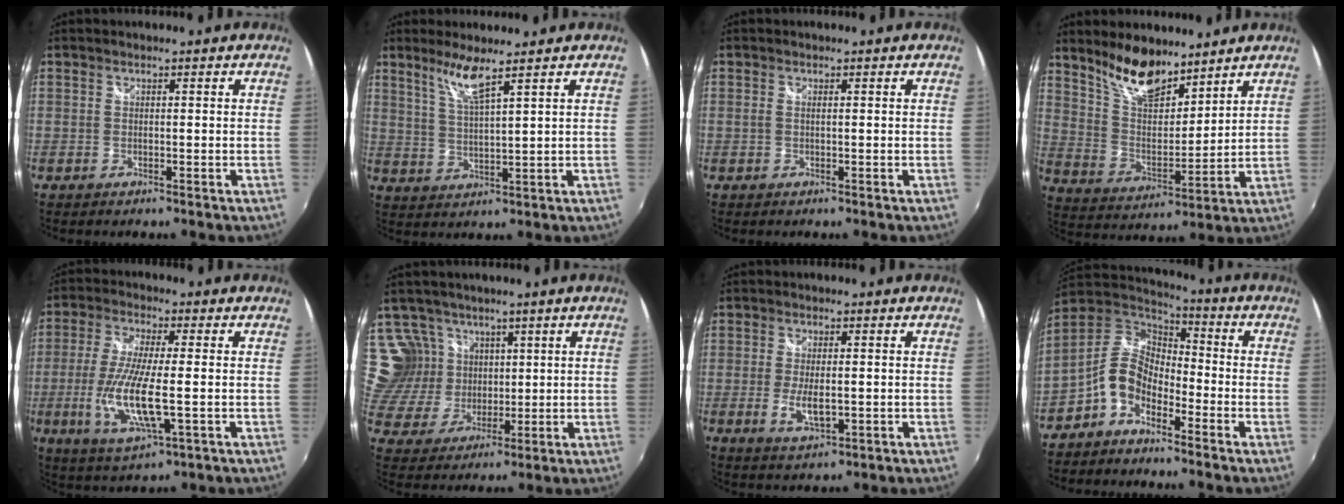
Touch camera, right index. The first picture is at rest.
{"total": 5.6, "force": [4.1, -0.3, 3.8], "torque": [-0.078, -0.003, 0.082]}
{"total": 0.6, "force": [0.0, 0.1, 0.6], "torque": [-0.014, 0.001, -0.002]}
{"total": 12.0, "force": [9.5, 4.4, 5.8], "torque": [-0.109, 0.006, 0.182]}
{"total": 12.9, "force": [-2.5, 2.8, 12.3], "torque": [-0.250, -0.018, -0.046]}
{"total": 11.2, "force": [6.2, 8.9, 2.9], "torque": [-0.073, 0.017, 0.141]}
{"total": 5.3, "force": [-1.0, 2.0, 4.8], "torque": [-0.094, -0.011, -0.016]}
{"total": 9.4, "force": [-5.1, 5.6, 5.5], "torque": [-0.118, 0.026, -0.108]}